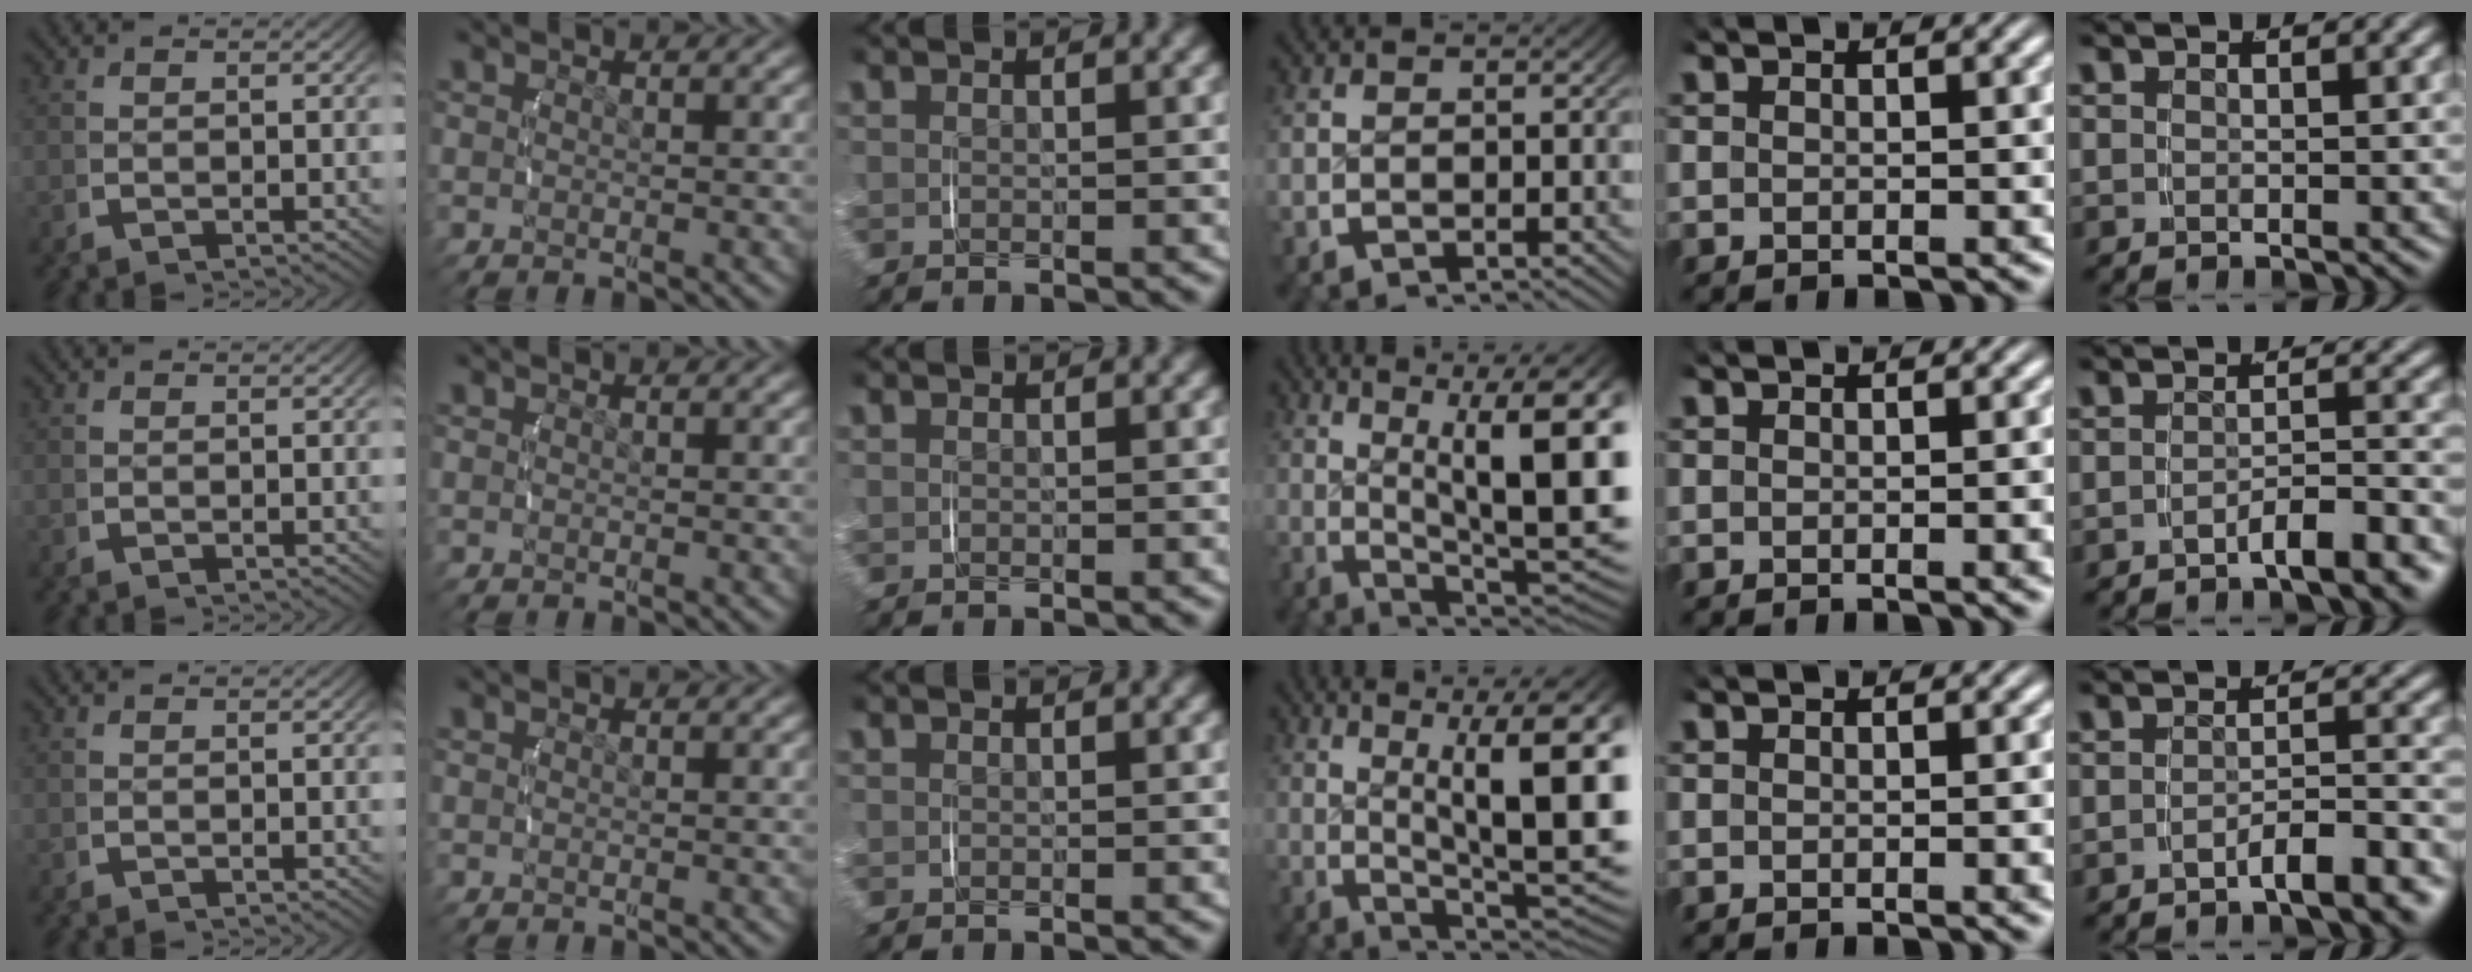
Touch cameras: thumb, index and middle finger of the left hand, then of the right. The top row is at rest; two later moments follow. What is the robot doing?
{"motion": "lift_and_place", "object": "measuring cup"}